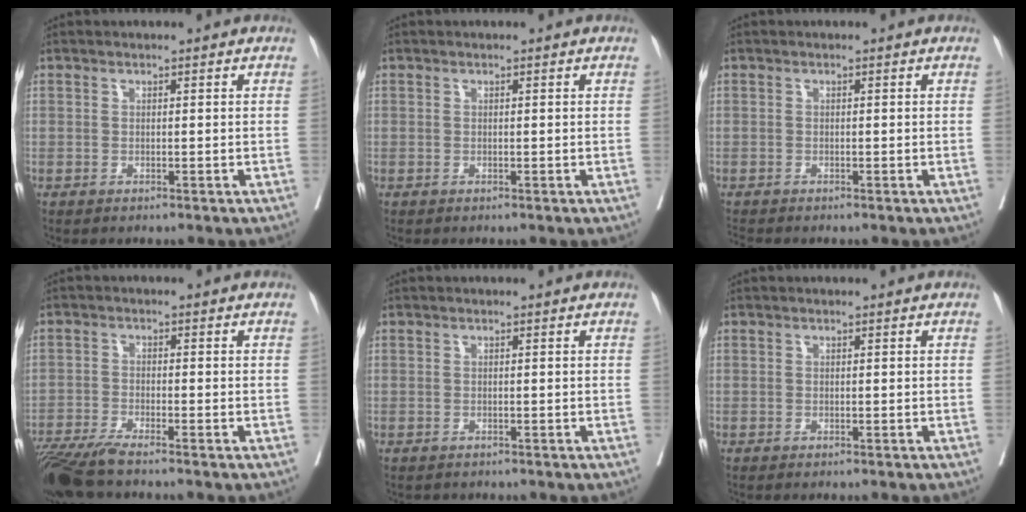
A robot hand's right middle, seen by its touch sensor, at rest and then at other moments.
{"total": 0.0}
{"total": 1.1, "force": [-1.1, -0.3, 0.0], "torque": [-0.012, -0.008, -0.021]}
{"total": 7.2, "force": [-6.1, -0.3, 3.8], "torque": [-0.059, -0.023, -0.111]}
{"total": 1.1, "force": [-1.0, 0.4, 0.1], "torque": [-0.019, -0.004, -0.016]}
{"total": 1.1, "force": [-1.0, 0.1, 0.4], "torque": [-0.005, -0.002, -0.016]}